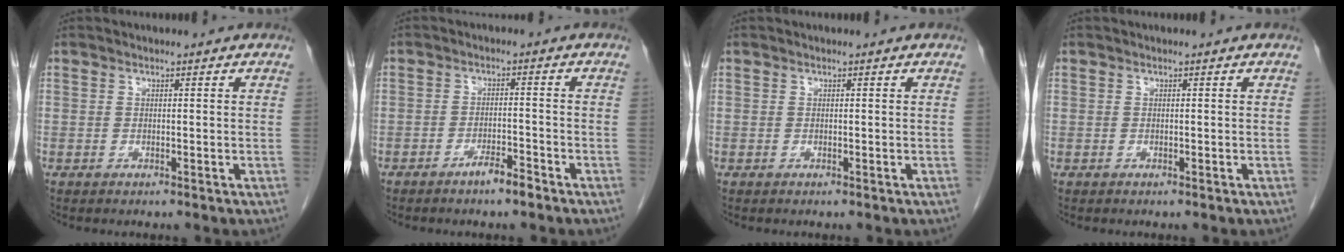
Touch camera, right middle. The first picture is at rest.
{"total": 3.0, "force": [-2.4, 0.2, 1.9], "torque": [-0.034, -0.001, -0.040]}
{"total": 0.0}
{"total": 0.0}